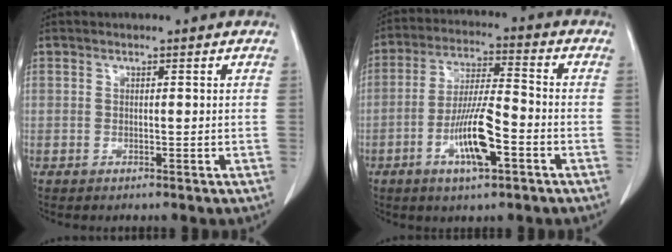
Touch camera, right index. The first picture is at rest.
{"total": 10.2, "force": [-3.9, 1.9, 9.2], "torque": [-0.176, -0.002, -0.071]}